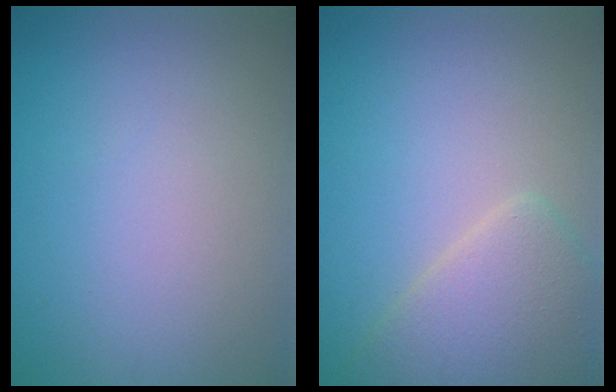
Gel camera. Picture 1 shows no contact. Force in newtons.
{"total": 4.5, "press": 4.5, "slide": 0.2}